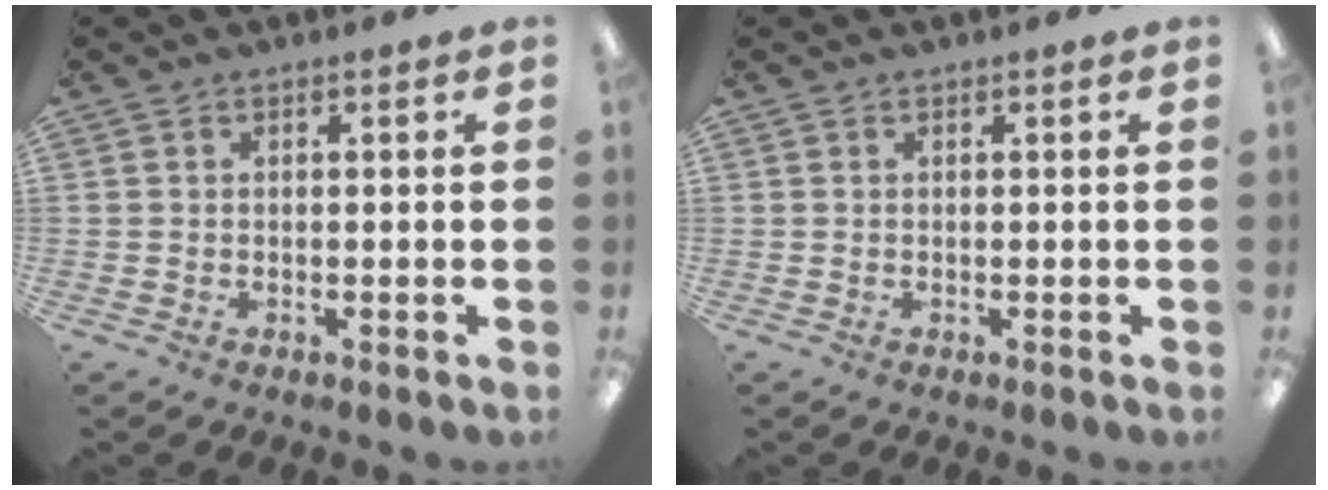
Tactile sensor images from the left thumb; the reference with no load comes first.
{"total": 0.0}